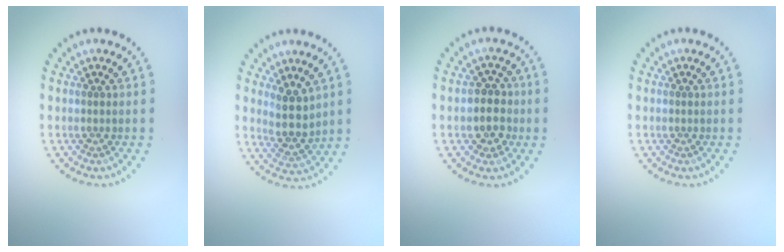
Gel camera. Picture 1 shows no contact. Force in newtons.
{"total": 3.0, "press": 2.6, "slide": 1.6}
{"total": 2.9, "press": 2.7, "slide": 1.0}
{"total": 0.0}